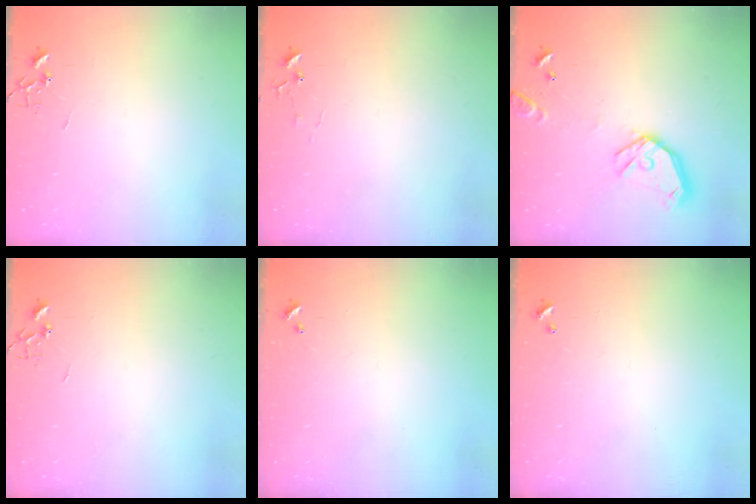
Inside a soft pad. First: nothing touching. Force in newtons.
{"total": 6.9, "press": 6.9, "slide": 0.4}
{"total": 14.4, "press": 14.2, "slide": 2.1}
{"total": 0.0}
{"total": 0.0}
{"total": 0.0}